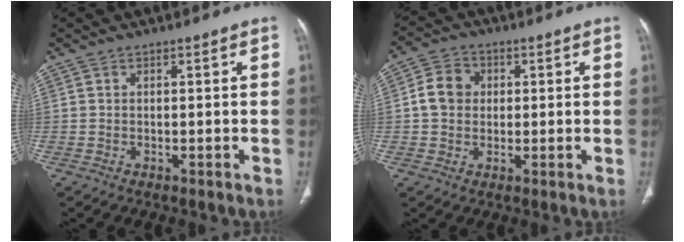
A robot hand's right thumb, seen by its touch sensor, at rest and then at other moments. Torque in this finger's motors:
{"motor_torque": [1.27, 0.97, 0.81, -0.69, 0.17]}